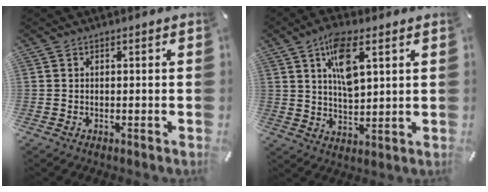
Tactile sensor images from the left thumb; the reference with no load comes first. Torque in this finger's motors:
{"motor_torque": [1.68, 1.85, 1.13, -1.18, 0.49]}